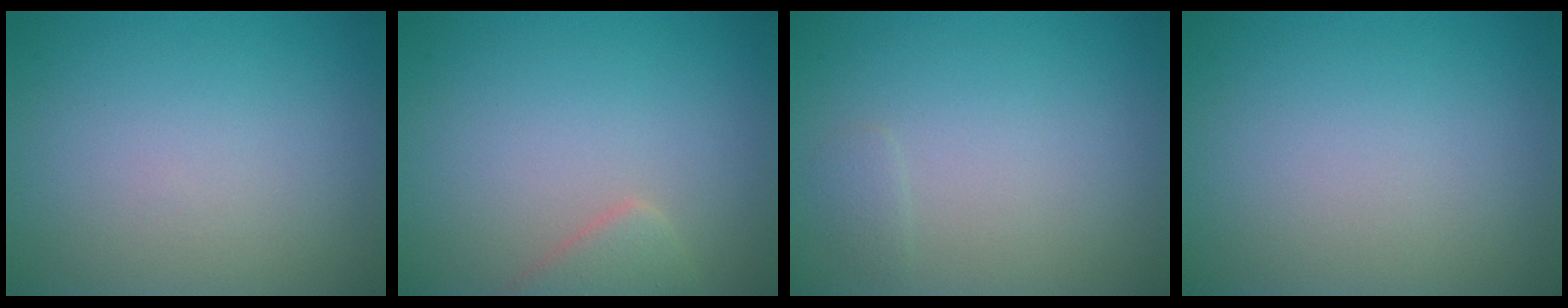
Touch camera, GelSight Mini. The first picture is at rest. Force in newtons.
{"total": 2.1, "press": 2.1, "slide": 0.1}
{"total": 0.6, "press": 0.6, "slide": 0.0}
{"total": 0.0}